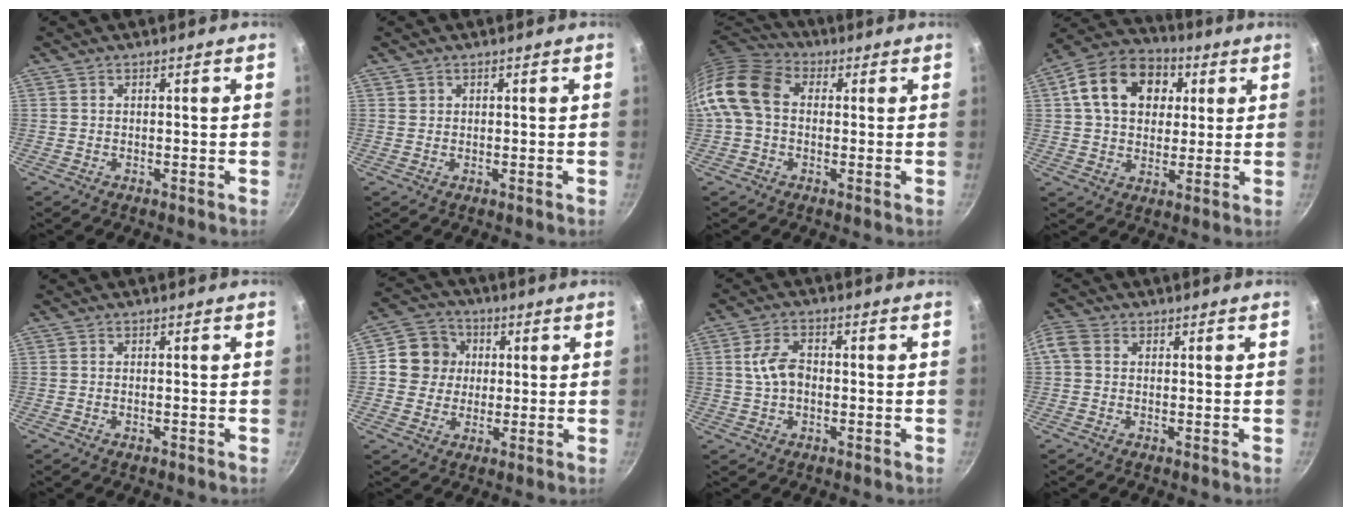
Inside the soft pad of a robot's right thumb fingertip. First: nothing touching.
{"total": 0.8, "force": [0.4, 0.7, 0.1], "torque": [0.007, 0.006, 0.005]}
{"total": 12.5, "force": [0.8, 9.2, 8.4], "torque": [-0.144, 0.028, -0.007]}
{"total": 16.3, "force": [4.5, 12.1, 9.9], "torque": [-0.145, 0.018, 0.063]}
{"total": 0.6, "force": [-0.3, 0.2, 0.5], "torque": [-0.009, 0.003, -0.007]}
{"total": 8.9, "force": [1.2, 8.3, 3.0], "torque": [-0.014, 0.013, 0.007]}
{"total": 5.8, "force": [0.0, 3.7, 4.4], "torque": [-0.079, 0.019, -0.004]}
{"total": 4.5, "force": [0.7, 3.7, 2.6], "torque": [-0.060, 0.016, 0.001]}